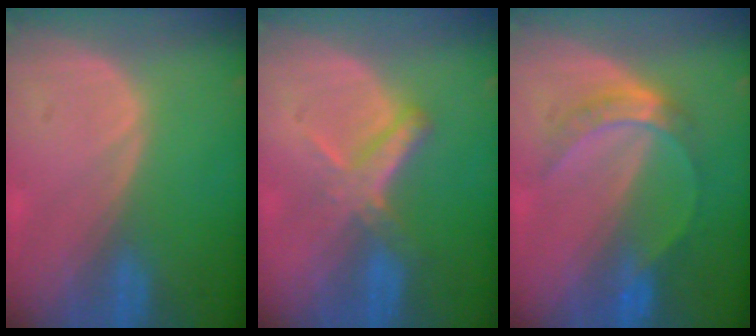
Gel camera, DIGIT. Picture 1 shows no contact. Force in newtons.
{"total": 5.5, "press": 5.0, "slide": 2.4}
{"total": 5.0, "press": 4.7, "slide": 1.5}